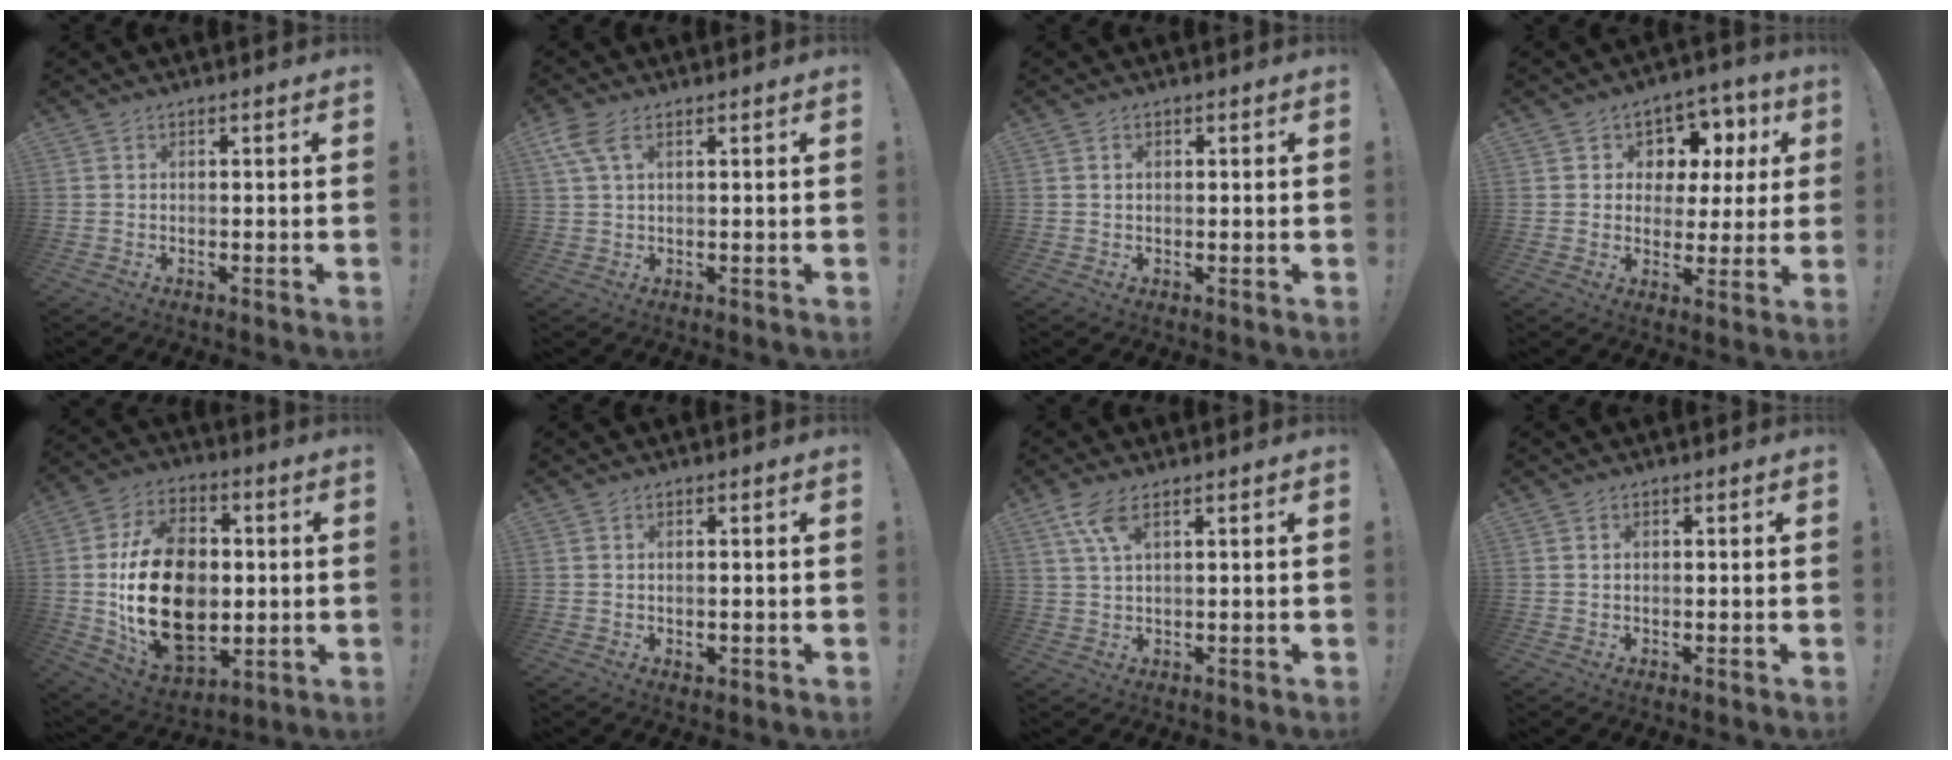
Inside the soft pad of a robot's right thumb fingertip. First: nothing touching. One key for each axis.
{"total": 5.7, "fx": 2.6, "fy": 2.6, "fz": 4.4, "tx": -0.098, "ty": 0.000, "tz": 0.049}
{"total": 0.8, "fx": 0.3, "fy": 0.6, "fz": 0.5, "tx": -0.012, "ty": 0.004, "tz": 0.005}
{"total": 8.0, "fx": 2.8, "fy": 7.0, "fz": 2.7, "tx": -0.030, "ty": -0.025, "tz": 0.056}
{"total": 26.2, "fx": -0.8, "fy": 18.2, "fz": 18.8, "tx": -0.341, "ty": 0.005, "tz": 0.002}
{"total": 0.9, "fx": 0.0, "fy": 0.5, "fz": 0.8, "tx": -0.004, "ty": -0.001, "tz": -0.001}
{"total": 5.7, "fx": 3.1, "fy": 1.8, "fz": 4.4, "tx": -0.088, "ty": -0.008, "tz": 0.056}
{"total": 0.8, "fx": 0.3, "fy": 0.6, "fz": 0.4, "tx": -0.010, "ty": 0.003, "tz": 0.006}